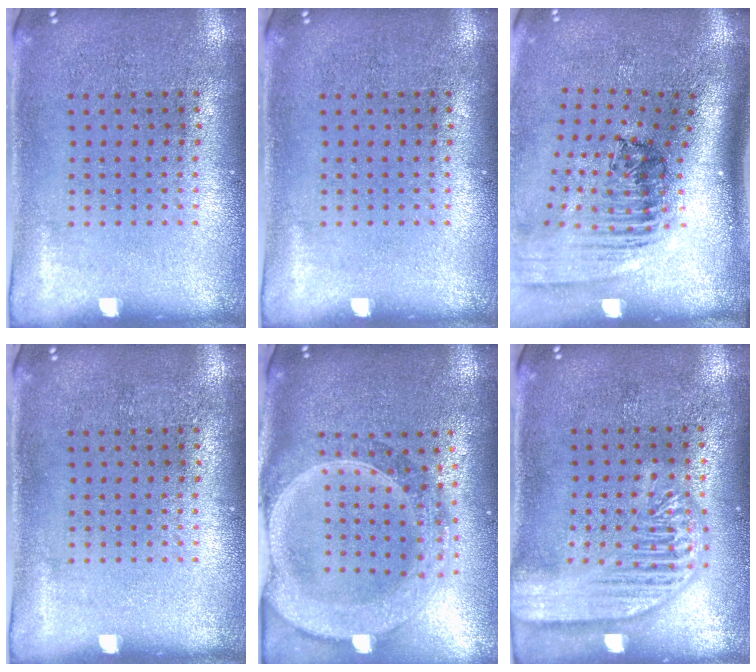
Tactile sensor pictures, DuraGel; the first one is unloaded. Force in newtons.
{"total": 0.0}
{"total": 2.5, "press": 1.8, "slide": 1.7}
{"total": 0.0}
{"total": 2.7, "press": 2.4, "slide": 1.4}
{"total": 3.5, "press": 3.5, "slide": 0.3}